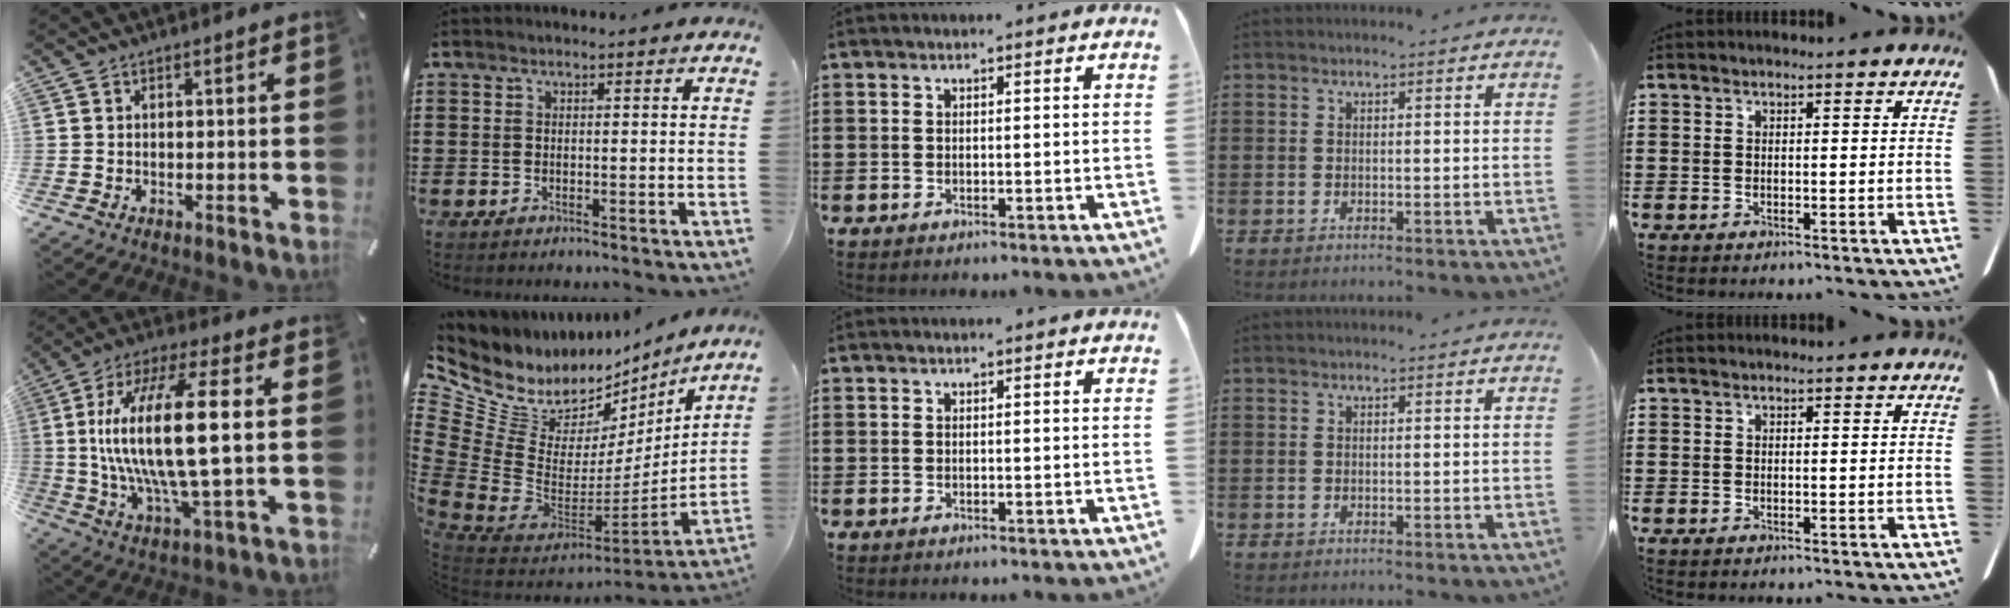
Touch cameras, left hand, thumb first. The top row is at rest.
{"thumb": {"total": 20.4, "force": [1.5, 5.2, 19.7], "torque": [-0.418, -0.014, 0.007]}, "index": {"total": 9.0, "force": [5.7, 5.9, 3.7], "torque": [-0.117, -0.069, 0.100]}}